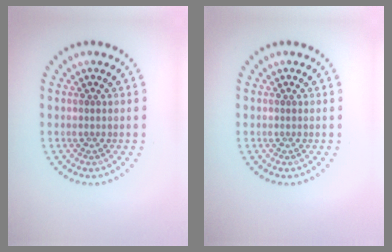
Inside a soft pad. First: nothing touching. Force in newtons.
{"total": 0.0}